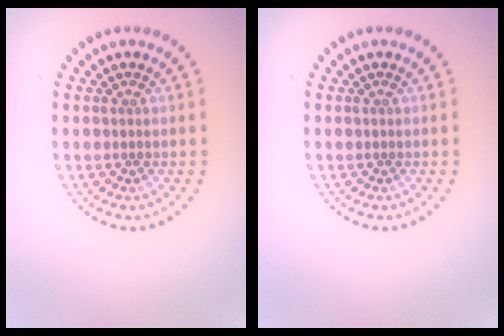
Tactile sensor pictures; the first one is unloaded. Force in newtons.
{"total": 0.0}